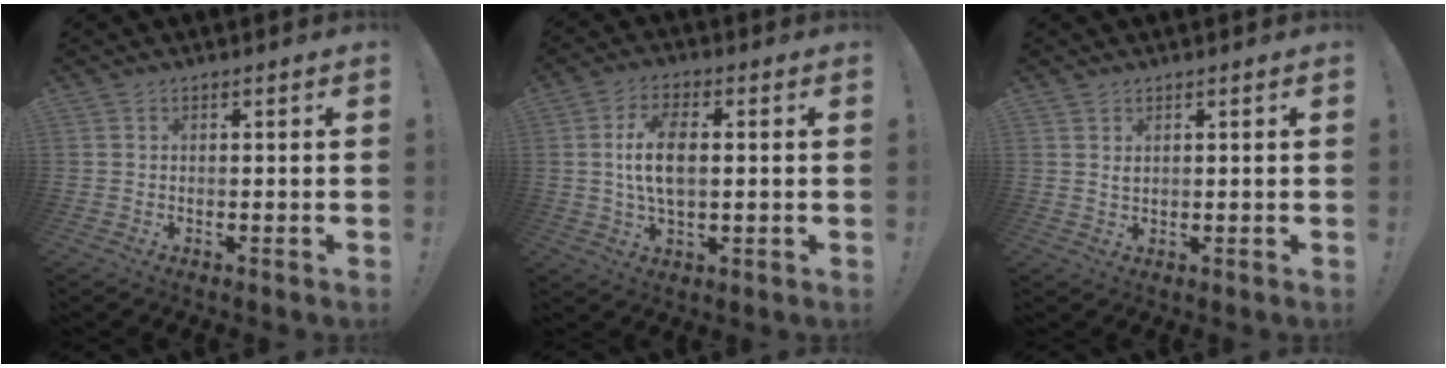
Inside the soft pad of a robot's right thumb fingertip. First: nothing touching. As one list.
[{"total": 10.1, "force": [0.9, 5.5, 8.5], "torque": [-0.157, 0.001, 0.016]}, {"total": 1.3, "force": [0.9, 0.6, 0.7], "torque": [-0.010, -0.002, 0.016]}]